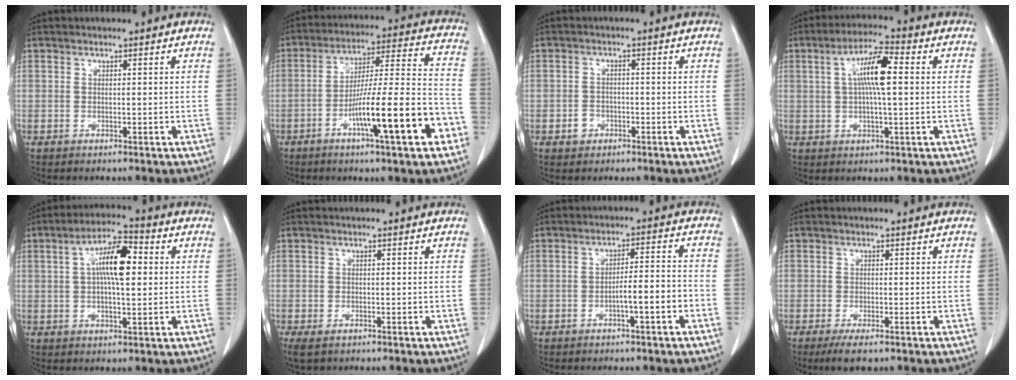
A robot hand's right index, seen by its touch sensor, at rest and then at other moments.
{"total": 17.2, "force": [-7.0, 1.2, 15.6], "torque": [-0.250, 0.005, -0.111]}
{"total": 2.2, "force": [-1.0, 1.9, 0.7], "torque": [-0.010, 0.006, -0.013]}
{"total": 7.9, "force": [1.4, 1.0, 7.8], "torque": [-0.146, 0.012, 0.020]}
{"total": 9.0, "force": [1.6, 2.5, 8.5], "torque": [-0.157, 0.020, 0.023]}
{"total": 2.7, "force": [-1.6, 1.3, 1.7], "torque": [-0.041, -0.009, -0.020]}
{"total": 5.2, "force": [-2.2, 0.3, 4.7], "torque": [-0.073, 0.016, -0.033]}
{"total": 3.0, "force": [-2.0, 0.9, 2.0], "torque": [-0.039, -0.006, -0.031]}